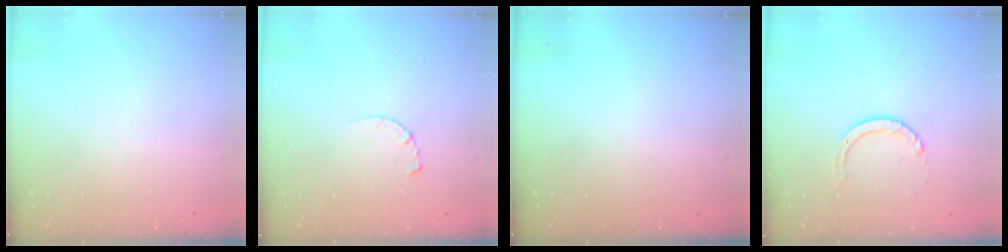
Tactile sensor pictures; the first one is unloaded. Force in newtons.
{"total": 2.8, "press": 2.8, "slide": 0.4}
{"total": 0.0}
{"total": 3.1, "press": 3.1, "slide": 0.3}